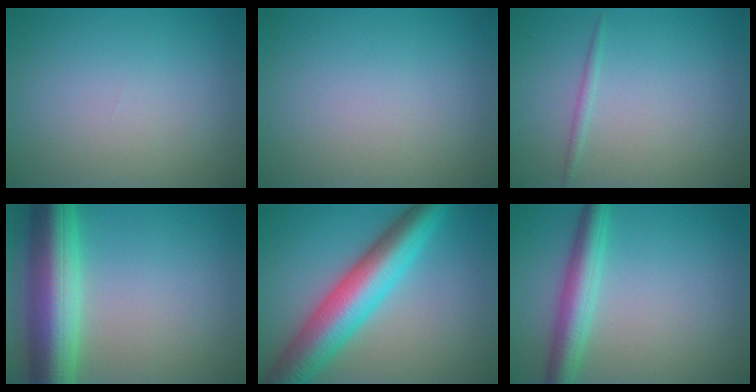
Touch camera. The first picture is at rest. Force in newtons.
{"total": 0.0}
{"total": 0.8, "press": 0.8, "slide": 0.0}
{"total": 9.6, "press": 9.6, "slide": 0.4}
{"total": 9.3, "press": 9.3, "slide": 0.1}
{"total": 4.3, "press": 4.3, "slide": 0.1}